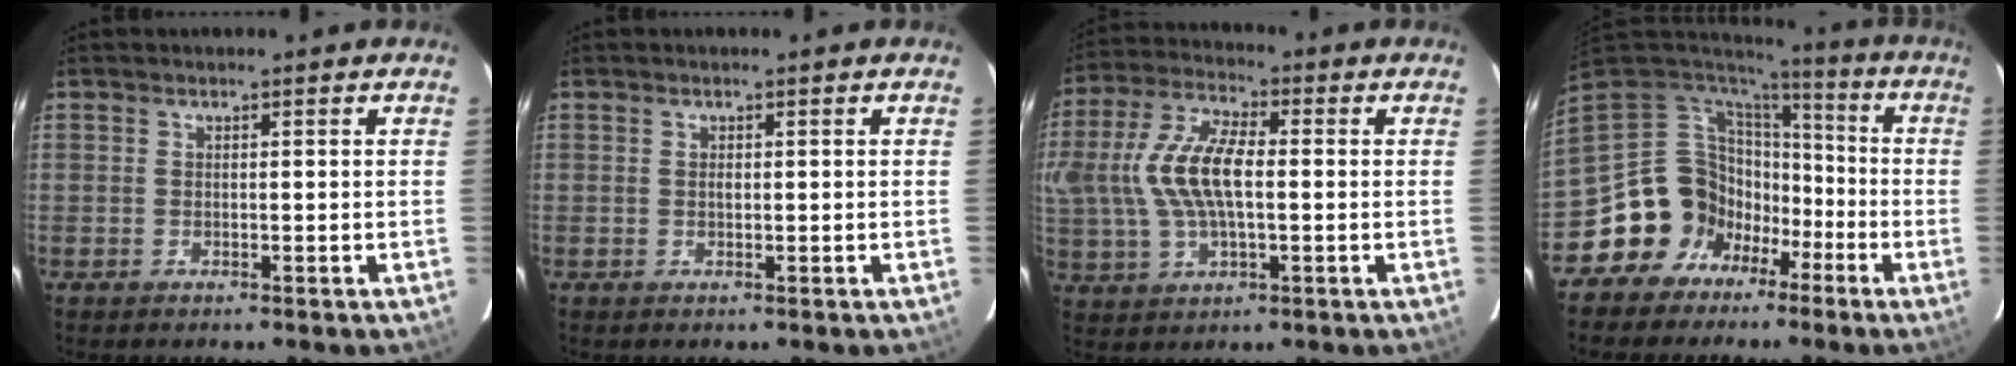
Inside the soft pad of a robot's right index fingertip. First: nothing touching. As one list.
[{"total": 0.5, "force": [0.1, 0.4, 0.3], "torque": [-0.006, 0.002, 0.003]}, {"total": 14.4, "force": [0.3, 6.6, 12.8], "torque": [-0.267, 0.011, 0.008]}, {"total": 13.8, "force": [-6.0, 11.8, 3.8], "torque": [-0.089, 0.038, -0.099]}]